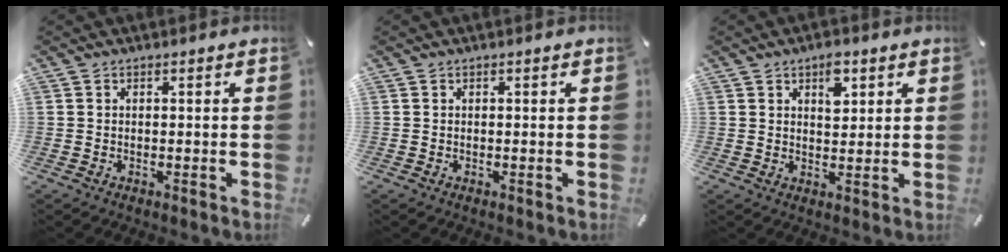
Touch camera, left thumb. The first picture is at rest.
{"total": 0.0}
{"total": 5.3, "force": [2.5, 3.2, 3.4], "torque": [-0.033, -0.008, 0.037]}